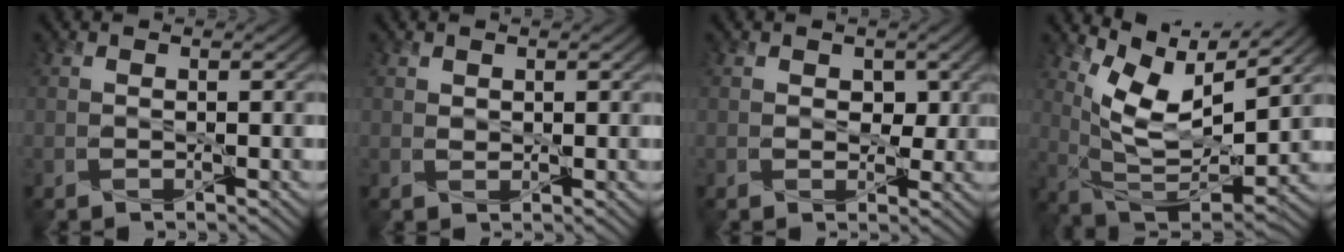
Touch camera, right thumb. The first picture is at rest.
{"total": 0.9, "force": [0.6, 0.7, 0.3], "torque": [-0.013, -0.002, 0.012]}
{"total": 3.0, "force": [0.6, 2.2, 1.9], "torque": [-0.038, -0.006, 0.002]}
{"total": 10.1, "force": [5.3, 4.1, 7.6], "torque": [-0.168, -0.005, 0.110]}